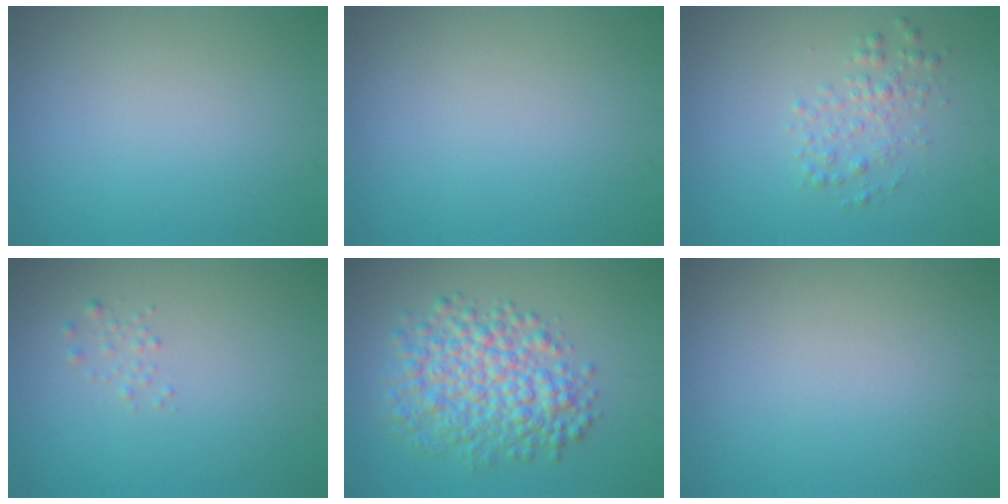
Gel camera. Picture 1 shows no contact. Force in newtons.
{"total": 0.0}
{"total": 2.0, "press": 2.0, "slide": 0.0}
{"total": 0.8, "press": 0.8, "slide": 0.0}
{"total": 6.7, "press": 6.7, "slide": 0.1}
{"total": 0.0}